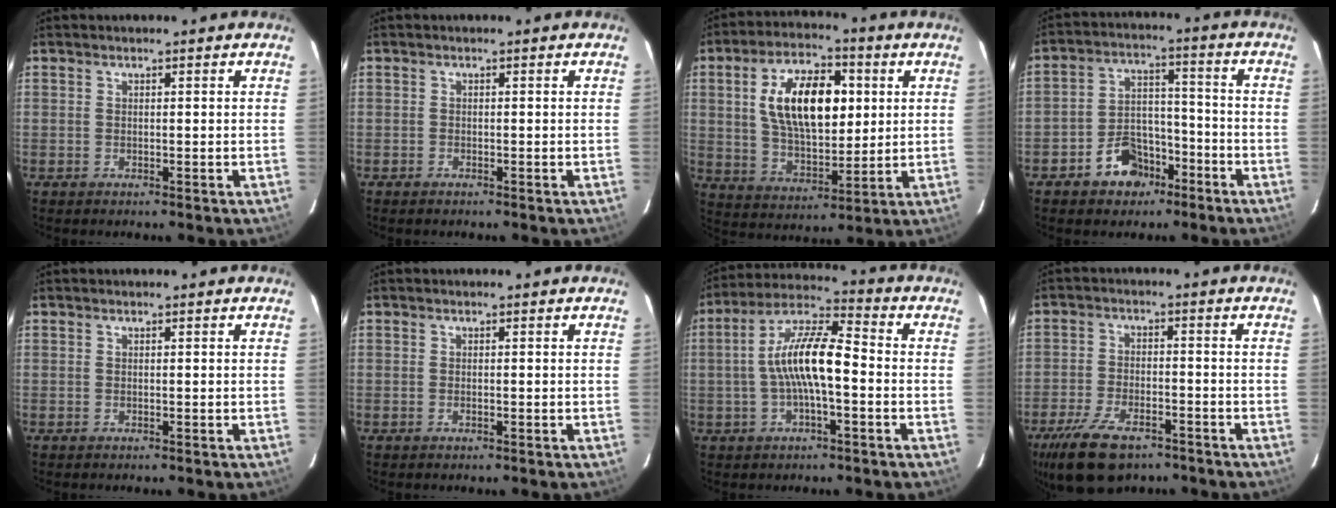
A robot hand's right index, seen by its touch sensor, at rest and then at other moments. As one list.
[{"total": 0.7, "force": [-0.6, 0.3, 0.1], "torque": [-0.004, 0.000, -0.013]}, {"total": 16.3, "force": [3.6, 8.4, 13.5], "torque": [-0.236, 0.019, 0.070]}, {"total": 9.3, "force": [-5.9, 6.1, 3.9], "torque": [-0.077, 0.032, -0.084]}, {"total": 0.0}, {"total": 0.6, "force": [-0.2, 0.2, 0.5], "torque": [-0.011, -0.001, -0.004]}, {"total": 11.6, "force": [-1.6, 3.0, 11.0], "torque": [-0.213, 0.019, -0.031]}, {"total": 13.6, "force": [-9.3, 6.3, 7.7], "torque": [-0.178, -0.020, -0.162]}]